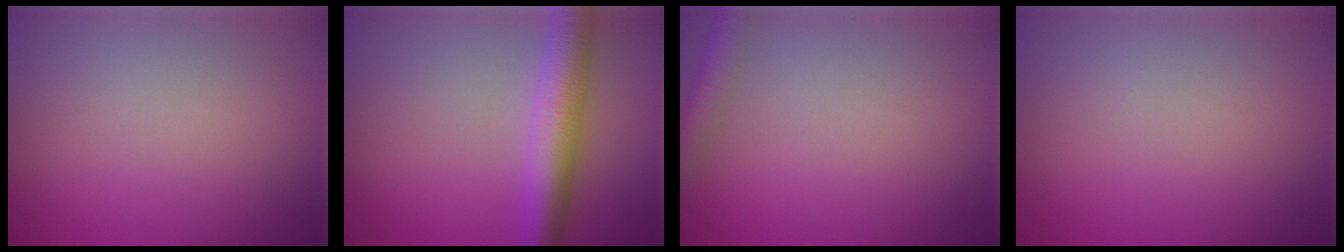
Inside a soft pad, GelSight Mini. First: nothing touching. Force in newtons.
{"total": 5.6, "press": 5.6, "slide": 0.2}
{"total": 2.9, "press": 2.9, "slide": 0.1}
{"total": 0.0}